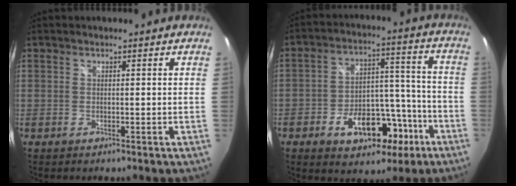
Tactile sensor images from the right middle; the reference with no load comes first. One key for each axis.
{"total": 14.2, "fx": -7.3, "fy": 8.5, "fz": 8.7, "tx": -0.148, "ty": 0.043, "tz": -0.091}